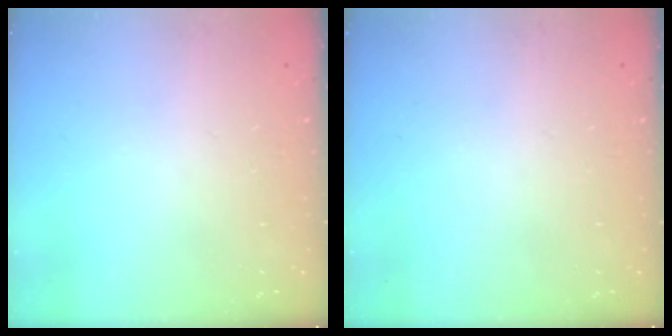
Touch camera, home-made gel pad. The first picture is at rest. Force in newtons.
{"total": 0.0}